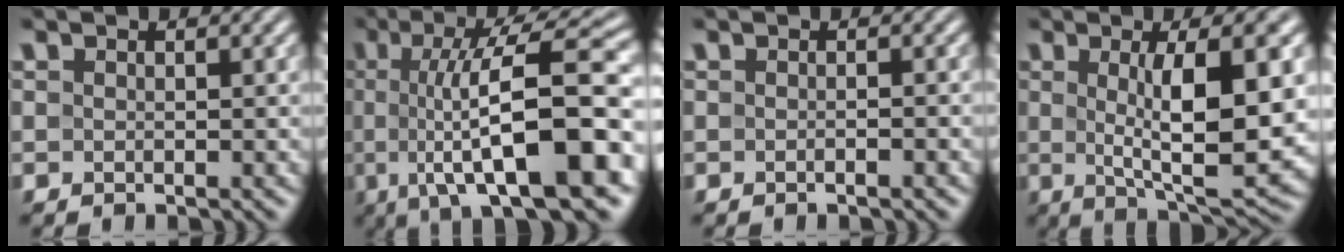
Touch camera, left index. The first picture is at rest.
{"total": 14.4, "force": [-1.5, 4.2, 13.7], "torque": [-0.176, 0.014, -0.028]}
{"total": 1.1, "force": [-0.4, 0.3, 1.0], "torque": [-0.009, -0.001, -0.010]}
{"total": 10.2, "force": [0.9, 2.7, 9.8], "torque": [-0.145, -0.006, 0.020]}